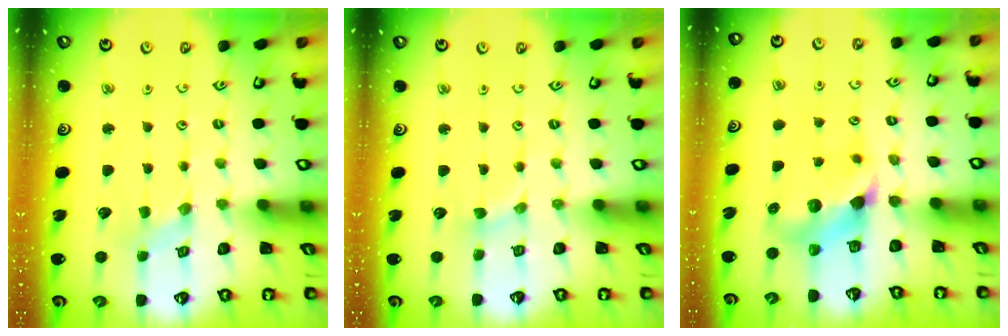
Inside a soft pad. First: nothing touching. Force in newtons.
{"total": 1.0, "press": 1.0, "slide": 0.2}
{"total": 7.4, "press": 7.4, "slide": 0.7}